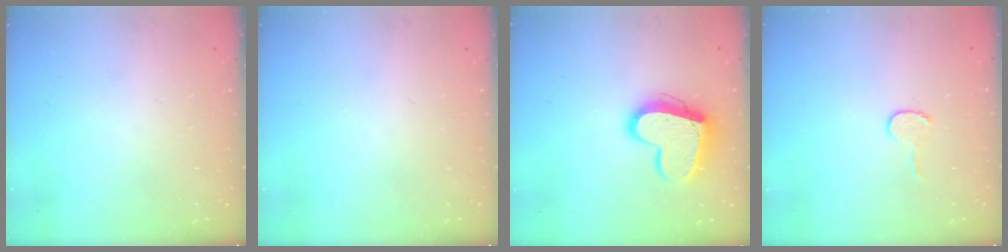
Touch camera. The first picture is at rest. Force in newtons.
{"total": 0.0}
{"total": 14.0, "press": 14.0, "slide": 0.6}
{"total": 4.1, "press": 4.1, "slide": 0.4}